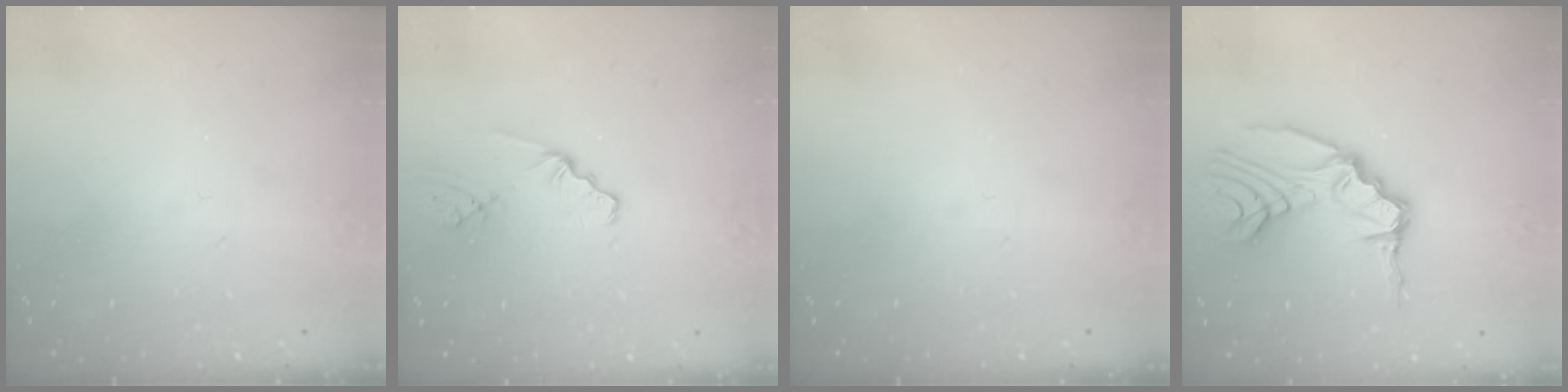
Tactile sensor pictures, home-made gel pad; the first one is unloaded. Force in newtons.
{"total": 1.1, "press": 1.1, "slide": 0.2}
{"total": 0.0}
{"total": 16.5, "press": 15.9, "slide": 4.6}